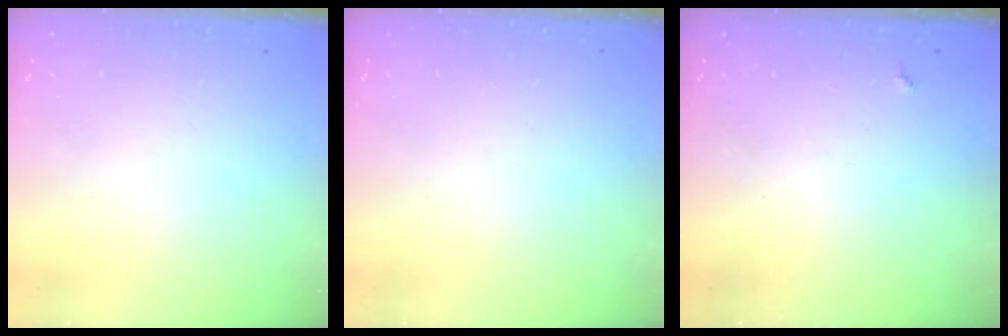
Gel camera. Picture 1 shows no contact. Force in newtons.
{"total": 0.0}
{"total": 1.7, "press": 1.7, "slide": 0.4}